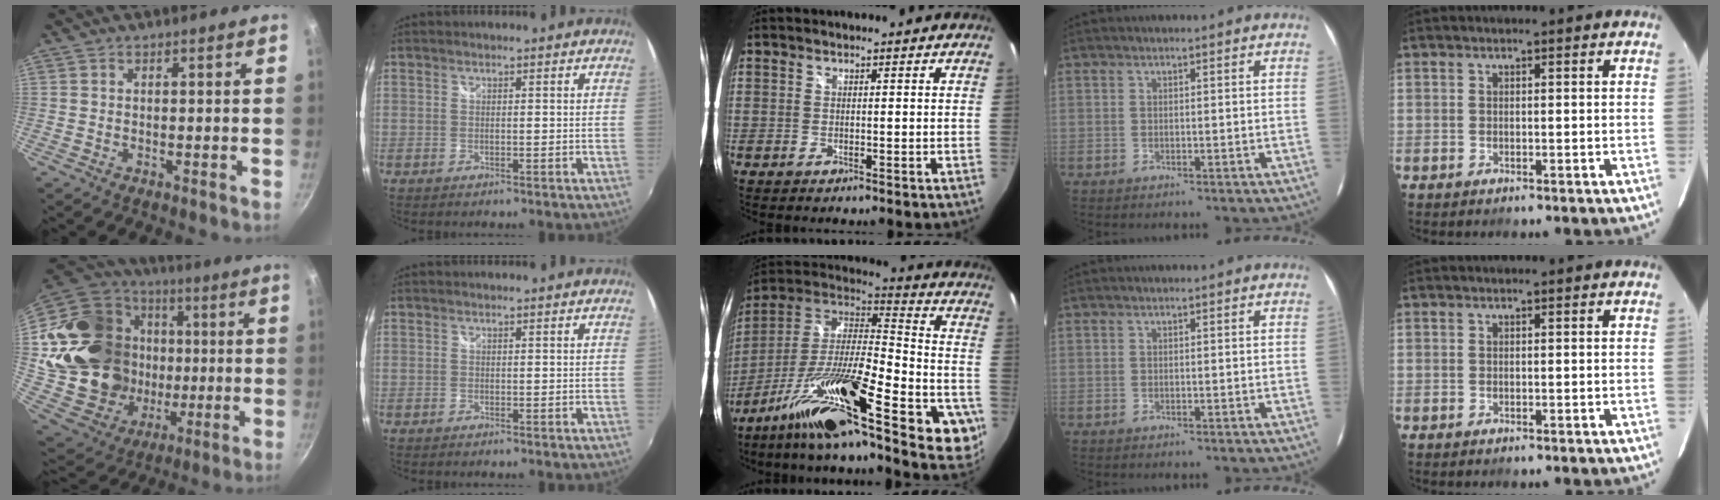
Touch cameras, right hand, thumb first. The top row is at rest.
{"thumb": {"total": 28.6, "force": [1.3, 22.9, 17.1], "torque": [-0.310, 0.033, 0.048]}, "middle": {"total": 28.6, "force": [-16.0, 6.9, 22.7], "torque": [-0.330, -0.029, -0.263]}}